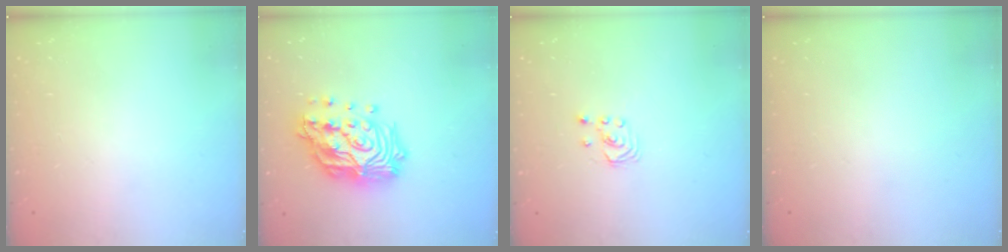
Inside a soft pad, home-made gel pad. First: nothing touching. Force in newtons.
{"total": 21.5, "press": 21.3, "slide": 2.7}
{"total": 1.9, "press": 1.9, "slide": 0.2}
{"total": 0.0}